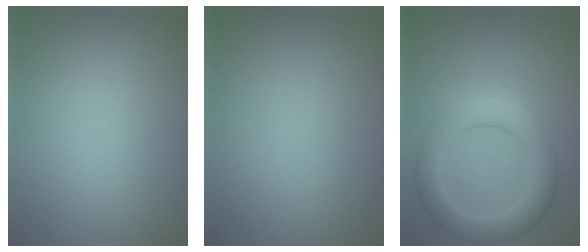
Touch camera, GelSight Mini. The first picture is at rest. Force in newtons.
{"total": 0.0}
{"total": 4.9, "press": 4.9, "slide": 0.3}